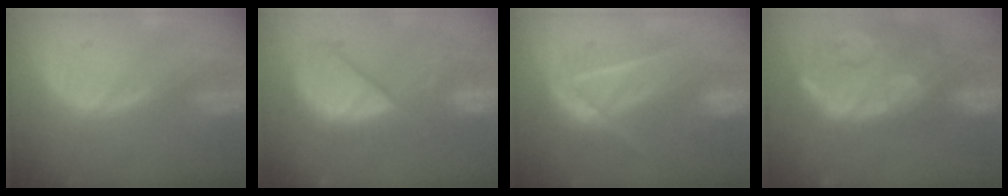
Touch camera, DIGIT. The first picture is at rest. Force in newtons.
{"total": 10.5, "press": 9.7, "slide": 3.8}
{"total": 7.3, "press": 6.5, "slide": 3.2}
{"total": 14.9, "press": 12.0, "slide": 8.9}